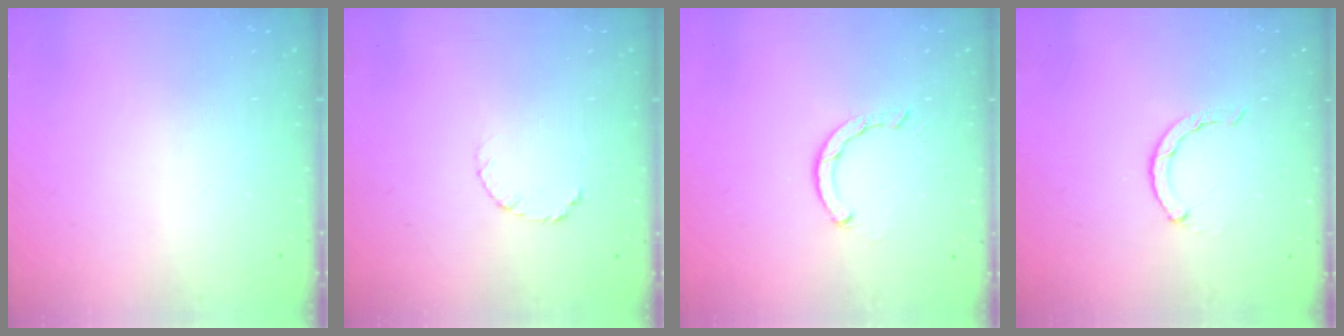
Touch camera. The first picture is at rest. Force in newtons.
{"total": 3.9, "press": 3.8, "slide": 0.5}
{"total": 2.5, "press": 2.5, "slide": 0.1}
{"total": 0.7, "press": 0.6, "slide": 0.2}